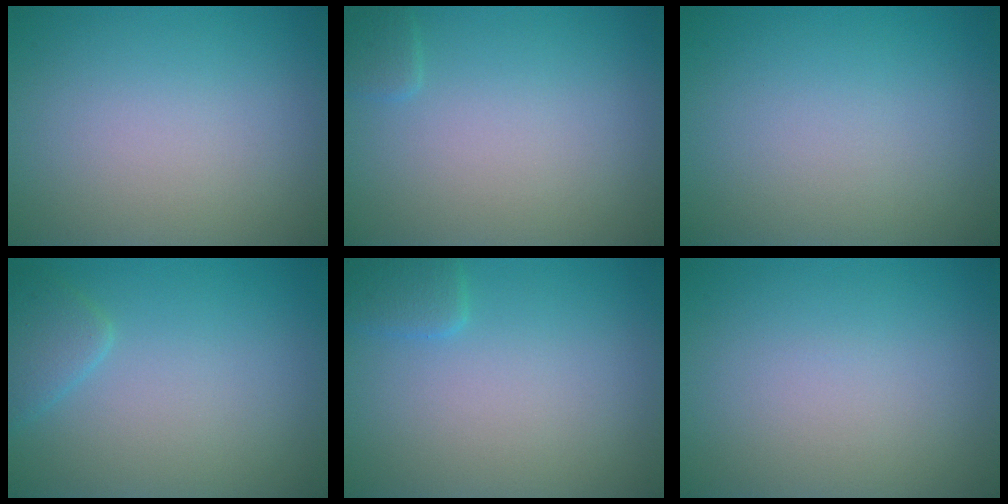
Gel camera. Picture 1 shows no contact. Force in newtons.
{"total": 0.9, "press": 0.8, "slide": 0.1}
{"total": 0.0}
{"total": 1.7, "press": 1.7, "slide": 0.2}
{"total": 1.4, "press": 1.4, "slide": 0.1}
{"total": 0.0}